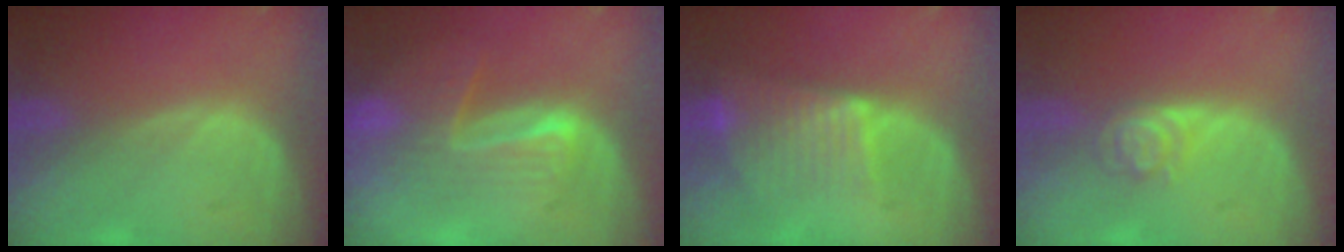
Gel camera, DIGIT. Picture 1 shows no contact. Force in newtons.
{"total": 7.1, "press": 6.9, "slide": 1.9}
{"total": 7.5, "press": 6.6, "slide": 3.6}
{"total": 3.9, "press": 3.6, "slide": 1.6}